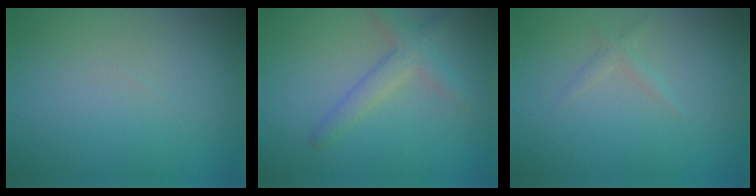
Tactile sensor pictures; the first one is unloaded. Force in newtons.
{"total": 2.7, "press": 2.7, "slide": 0.1}
{"total": 0.9, "press": 0.9, "slide": 0.0}